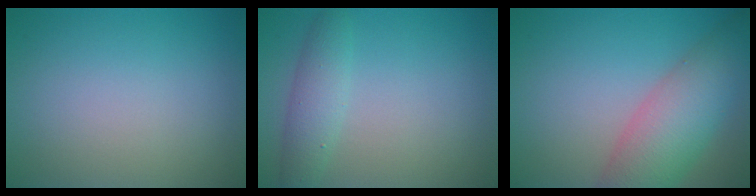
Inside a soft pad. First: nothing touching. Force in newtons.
{"total": 2.7, "press": 2.7, "slide": 0.1}
{"total": 7.0, "press": 7.0, "slide": 0.3}